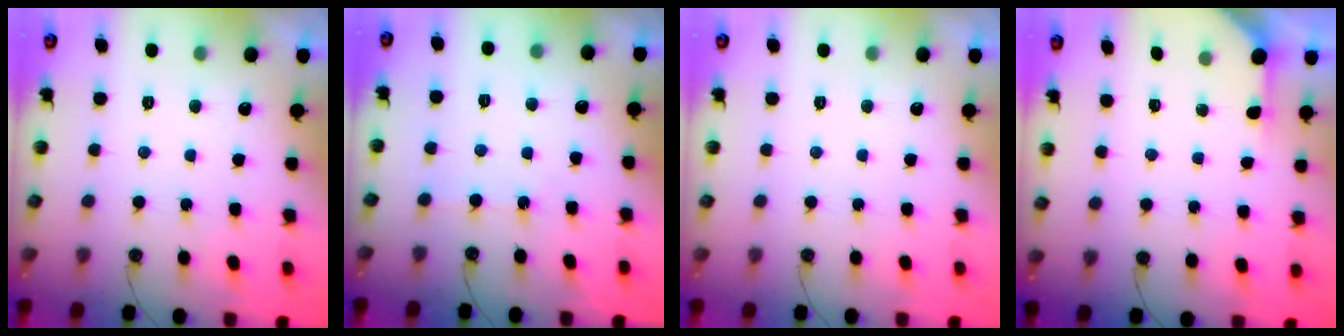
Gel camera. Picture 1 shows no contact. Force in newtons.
{"total": 2.5, "press": 2.5, "slide": 0.5}
{"total": 0.0}
{"total": 2.6, "press": 2.6, "slide": 0.4}